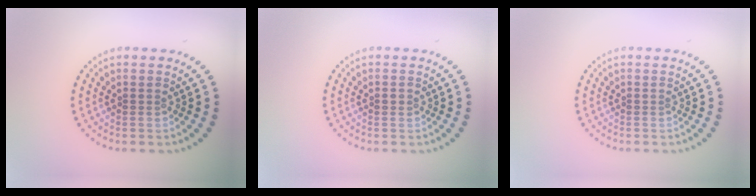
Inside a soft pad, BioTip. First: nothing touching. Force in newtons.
{"total": 0.7, "press": 0.7, "slide": 0.1}
{"total": 0.0}